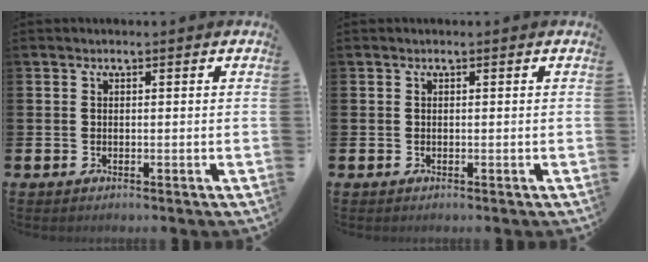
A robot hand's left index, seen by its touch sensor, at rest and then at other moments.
{"total": 0.0}